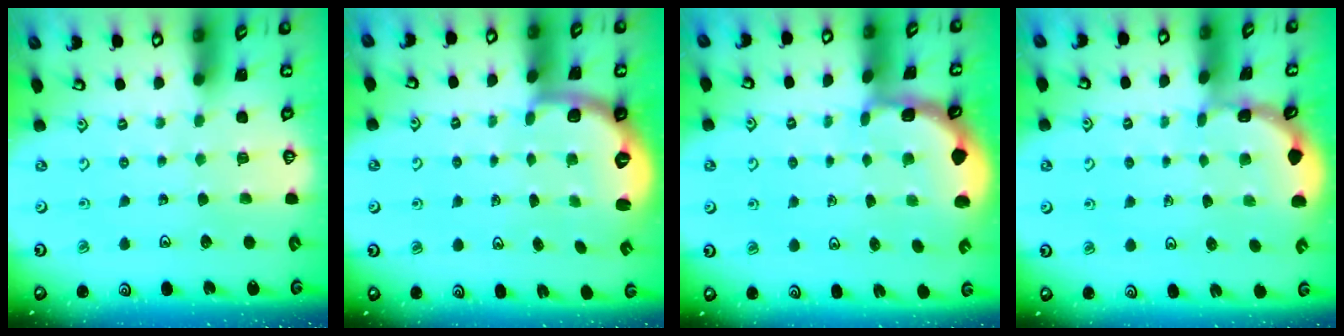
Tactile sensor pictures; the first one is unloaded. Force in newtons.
{"total": 2.6, "press": 1.5, "slide": 2.2}
{"total": 1.9, "press": 1.9, "slide": 0.2}
{"total": 1.3, "press": 1.3, "slide": 0.1}